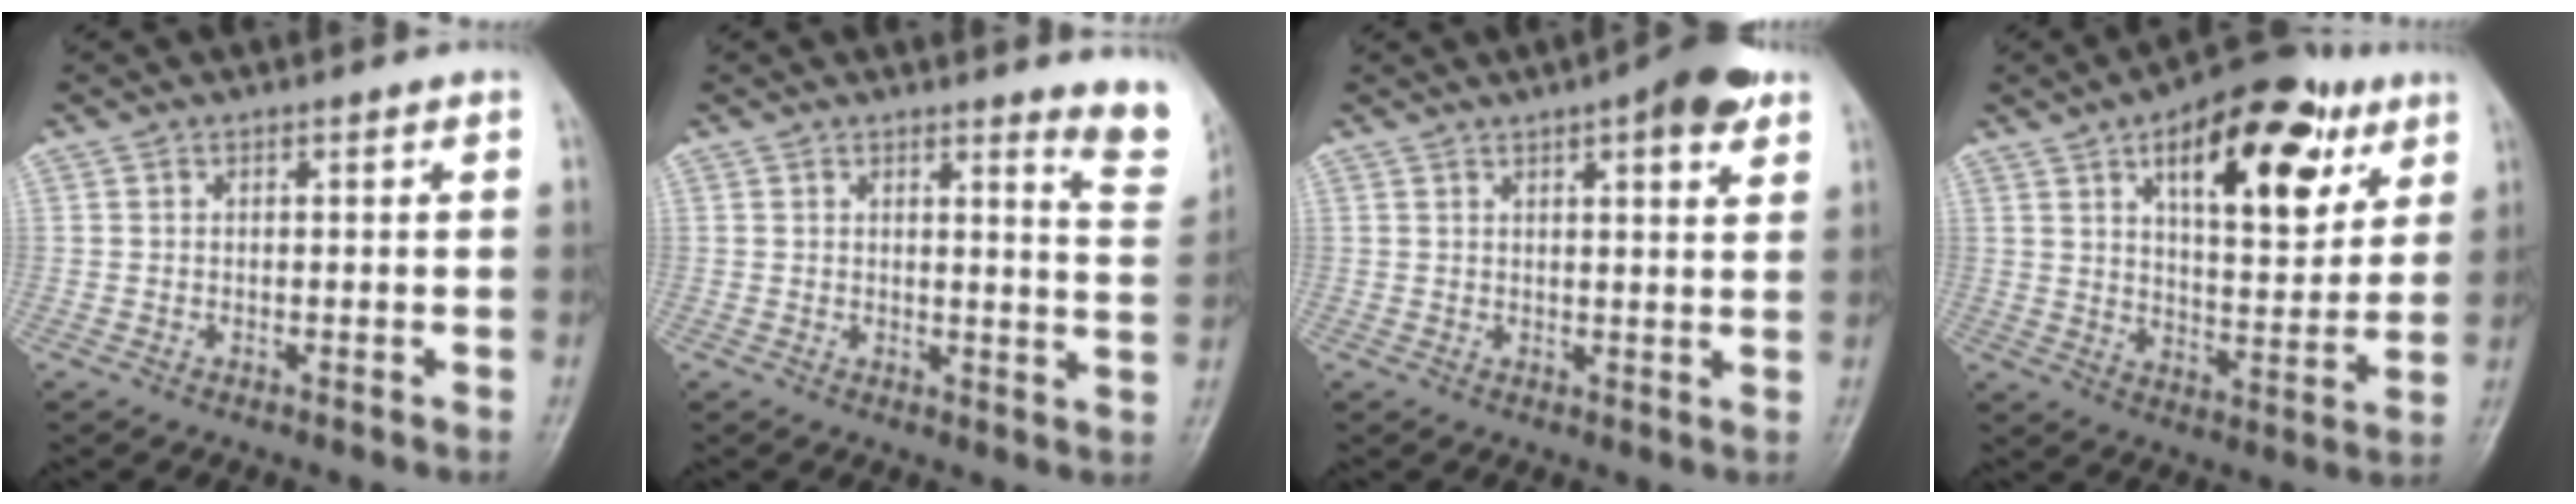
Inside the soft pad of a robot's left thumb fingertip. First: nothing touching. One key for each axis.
{"total": 6.9, "fx": 5.8, "fy": 0.5, "fz": 3.6, "tx": -0.021, "ty": -0.050, "tz": 0.048}
{"total": 8.2, "fx": 4.7, "fy": 2.3, "fz": 6.3, "tx": -0.067, "ty": -0.016, "tz": 0.058}
{"total": 20.7, "fx": 9.5, "fy": 9.3, "fz": 15.9, "tx": -0.182, "ty": -0.025, "tz": 0.141}